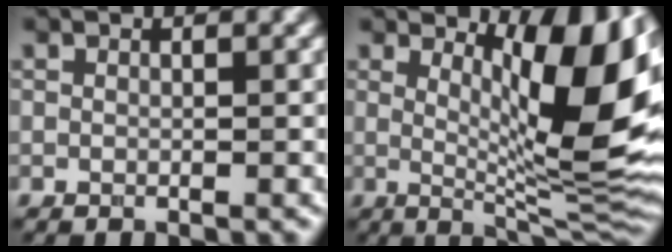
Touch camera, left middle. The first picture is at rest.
{"total": 11.1, "force": [2.6, 3.1, 10.3], "torque": [-0.145, -0.008, 0.052]}